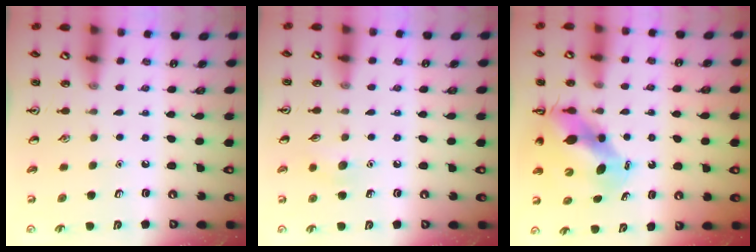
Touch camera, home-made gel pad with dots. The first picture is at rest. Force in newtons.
{"total": 5.4, "press": 5.2, "slide": 1.6}
{"total": 9.7, "press": 9.3, "slide": 2.9}